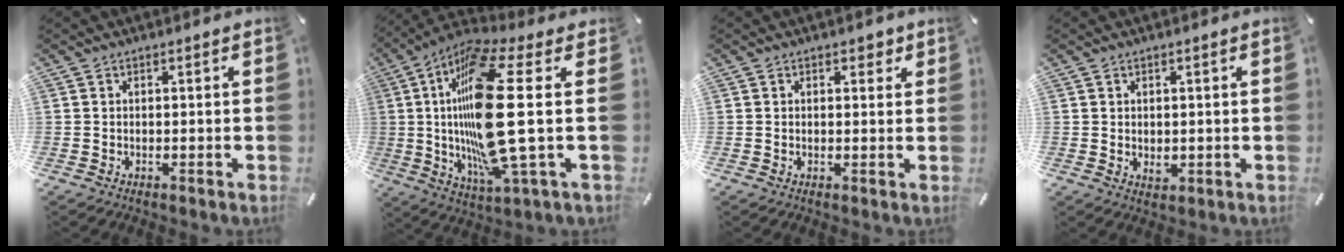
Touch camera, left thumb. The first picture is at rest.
{"total": 24.6, "force": [2.2, 5.7, 23.9], "torque": [-0.492, -0.033, 0.020]}
{"total": 1.8, "force": [0.9, 1.3, 0.9], "torque": [0.003, -0.004, 0.010]}
{"total": 1.7, "force": [0.2, 1.5, 0.8], "torque": [-0.007, 0.000, 0.000]}